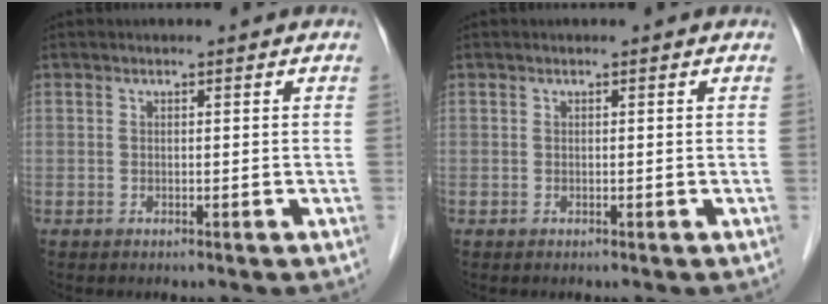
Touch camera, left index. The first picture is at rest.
{"total": 0.0}